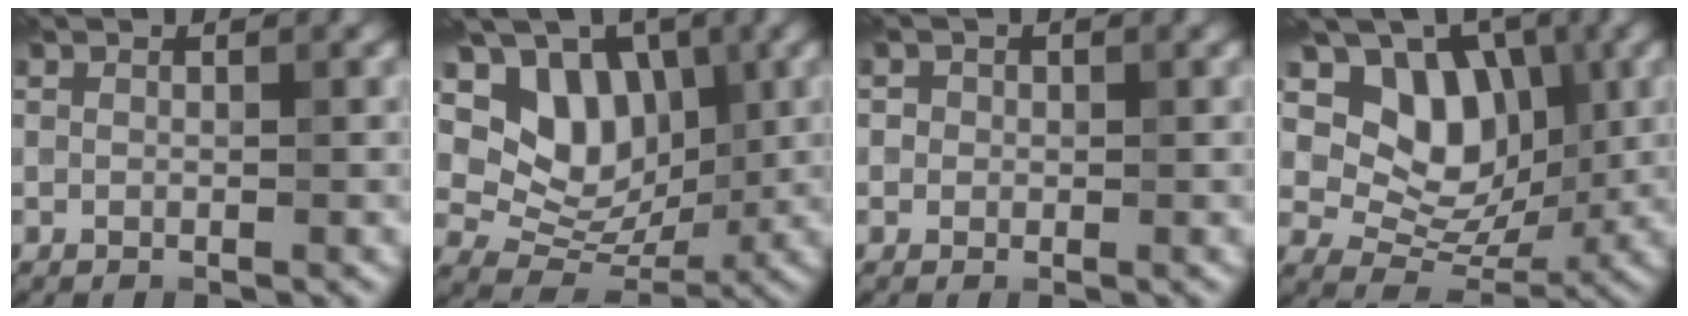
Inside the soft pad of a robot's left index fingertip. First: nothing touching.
{"total": 7.2, "force": [2.7, 5.5, 3.7], "torque": [-0.054, -0.011, 0.040]}
{"total": 1.2, "force": [0.1, 1.1, 0.2], "torque": [0.007, 0.003, -0.010]}
{"total": 8.2, "force": [2.7, 6.2, 4.6], "torque": [-0.067, -0.010, 0.036]}